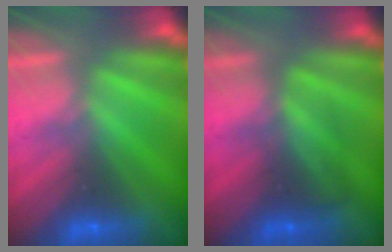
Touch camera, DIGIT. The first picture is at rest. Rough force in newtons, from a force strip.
{"total": 2.4}